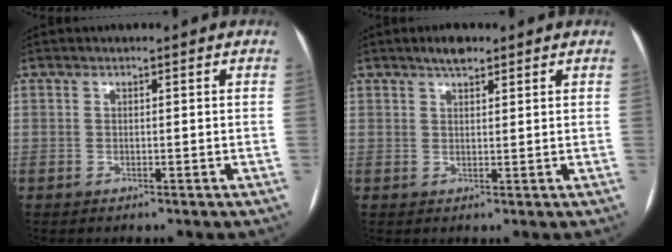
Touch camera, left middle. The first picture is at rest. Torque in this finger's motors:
{"motor_torque": [0.22, -0.18, 0.00, 0.00]}